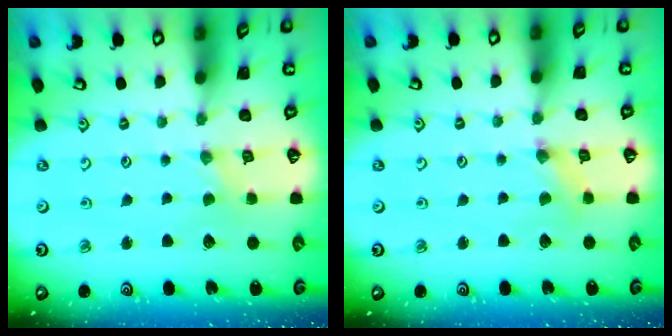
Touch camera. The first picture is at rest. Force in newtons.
{"total": 0.8, "press": 0.7, "slide": 0.3}